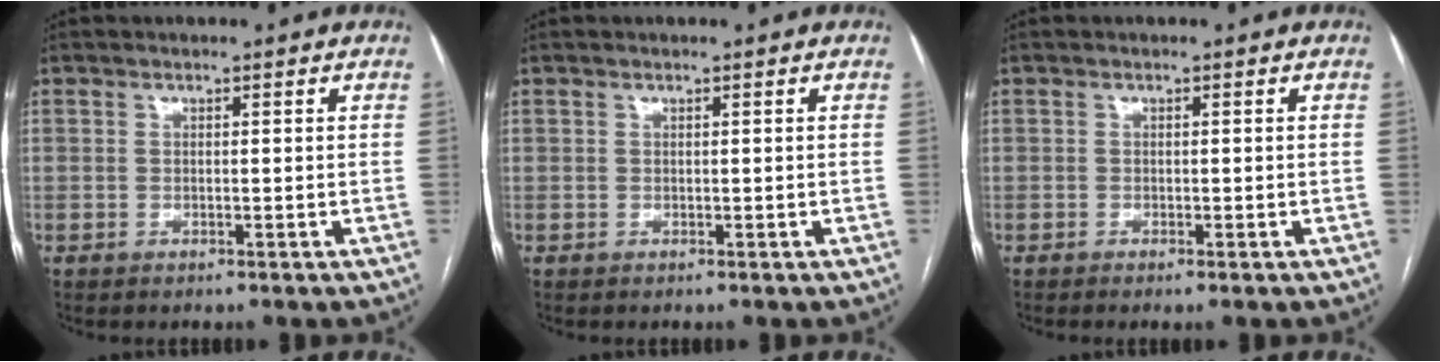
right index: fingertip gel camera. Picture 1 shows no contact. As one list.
[{"total": 0.0}, {"total": 1.0, "force": [-0.6, -0.1, 0.7], "torque": [-0.016, -0.002, -0.010]}]